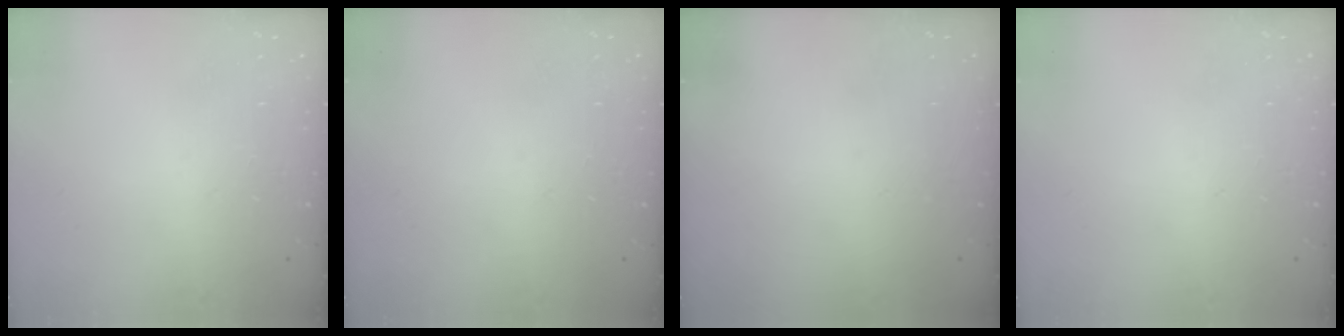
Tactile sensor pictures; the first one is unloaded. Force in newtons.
{"total": 0.0}
{"total": 0.0}
{"total": 0.0}